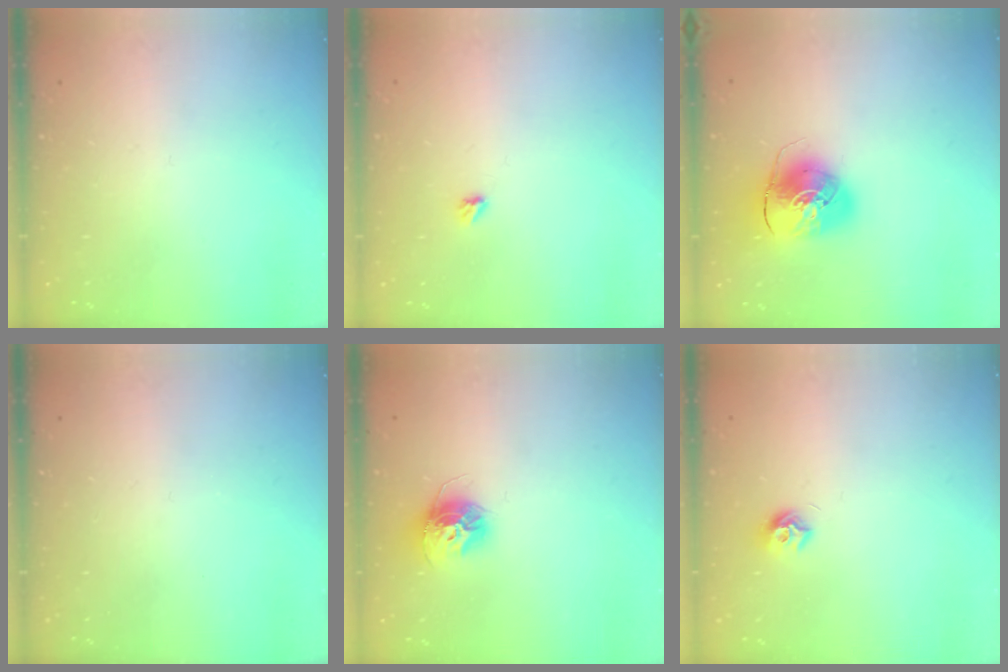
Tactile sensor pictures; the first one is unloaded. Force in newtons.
{"total": 2.9, "press": 2.9, "slide": 0.5}
{"total": 10.0, "press": 9.9, "slide": 1.5}
{"total": 0.0}
{"total": 11.9, "press": 11.9, "slide": 0.9}
{"total": 7.9, "press": 7.9, "slide": 0.6}